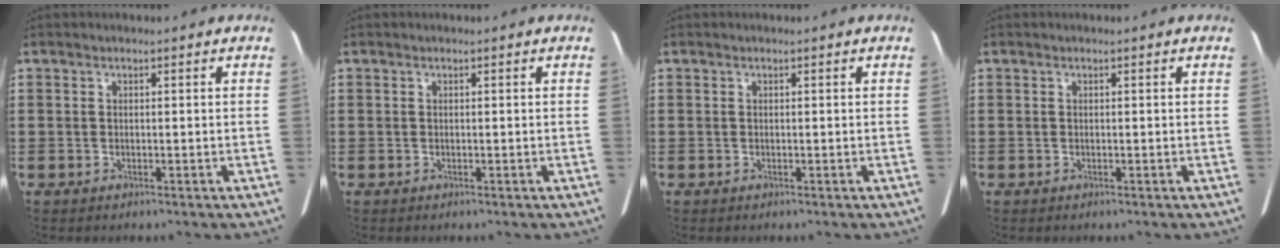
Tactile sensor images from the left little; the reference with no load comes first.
{"total": 0.0}
{"total": 0.0}
{"total": 0.0}